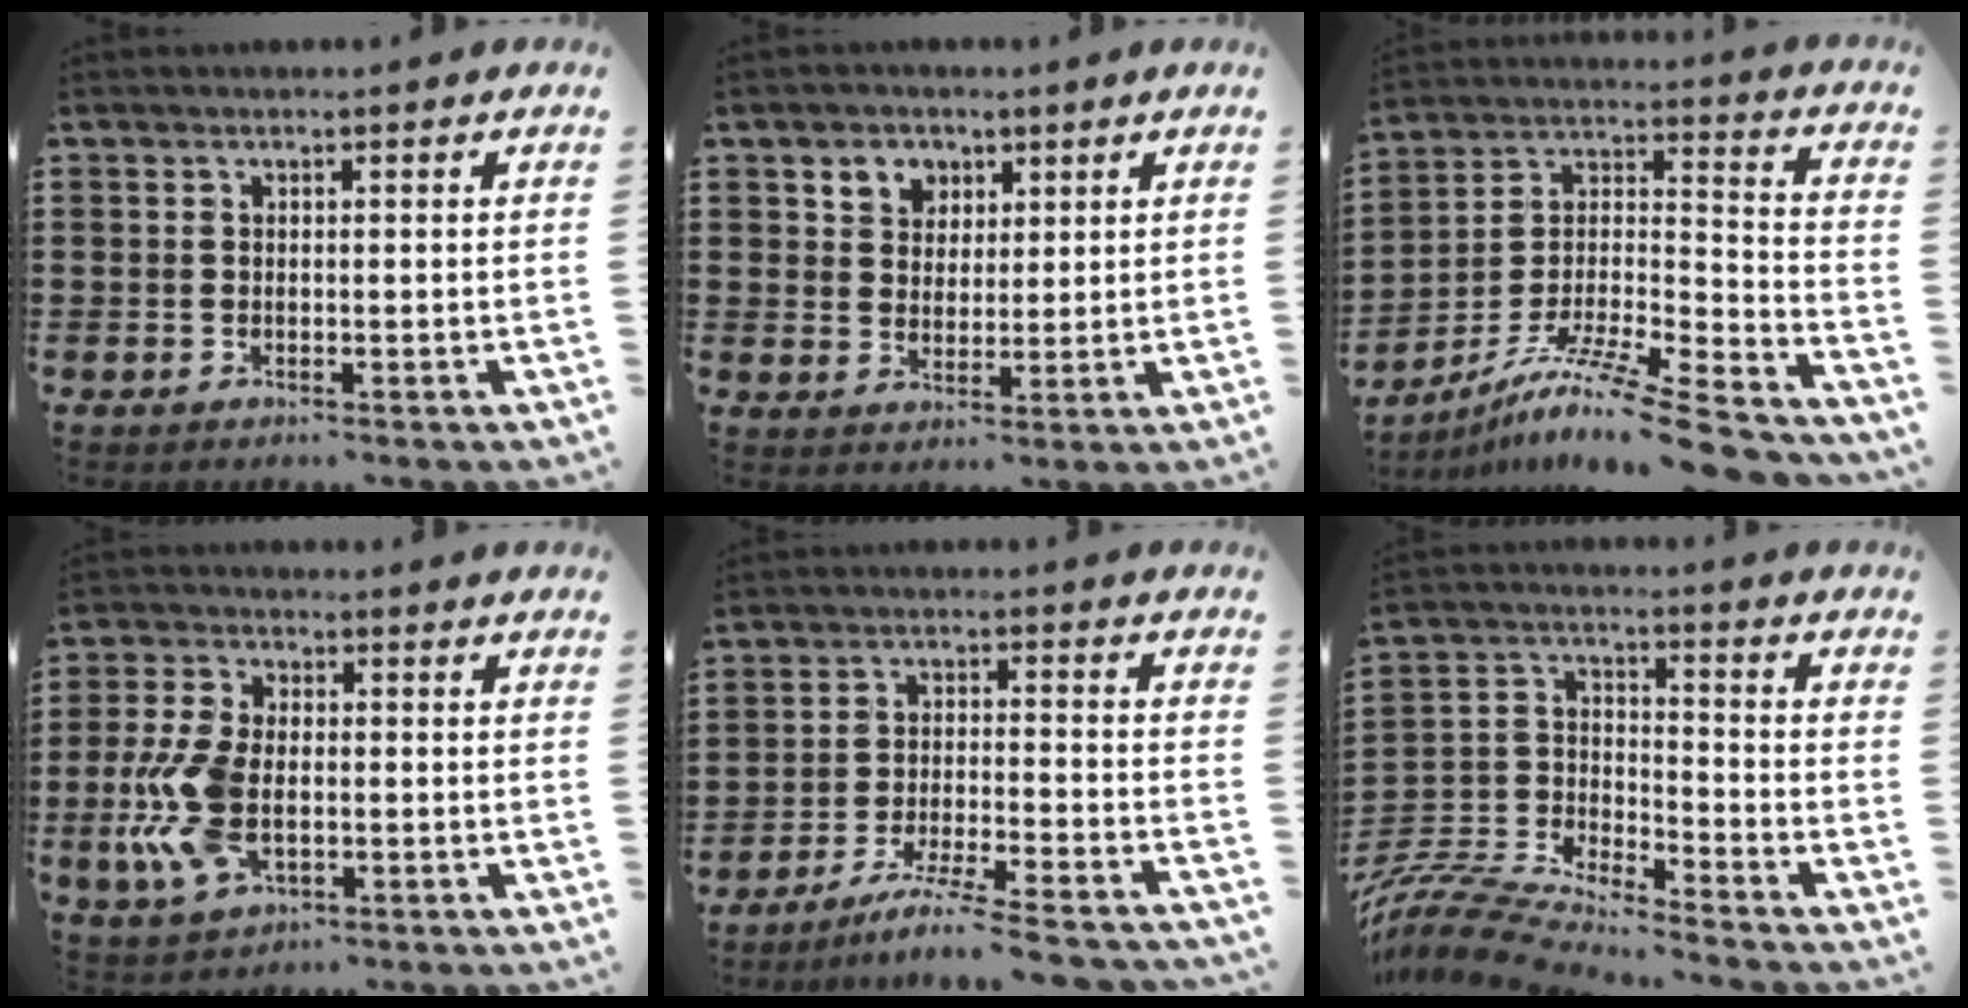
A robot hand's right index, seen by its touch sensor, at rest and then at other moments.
{"total": 3.9, "force": [2.0, 3.3, 0.3], "torque": [-0.024, 0.012, 0.036]}
{"total": 12.0, "force": [-9.5, 0.6, 7.3], "torque": [-0.123, 0.011, -0.183]}
{"total": 10.0, "force": [-1.9, 5.6, 8.1], "torque": [-0.200, -0.011, -0.037]}
{"total": 6.9, "force": [-6.1, -0.4, 3.2], "torque": [-0.062, -0.010, -0.118]}
{"total": 8.1, "force": [-7.8, 0.9, 2.0], "torque": [-0.061, -0.005, -0.163]}